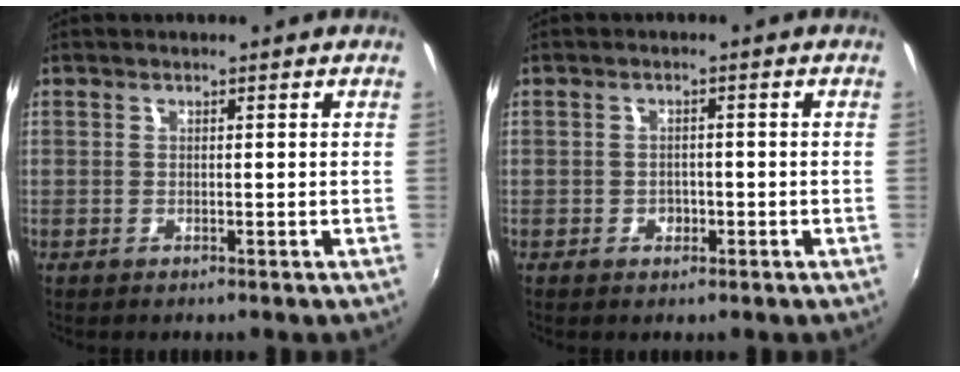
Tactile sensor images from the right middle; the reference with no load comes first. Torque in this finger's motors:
{"motor_torque": [0.66, -0.55, 0.04, 0.00]}